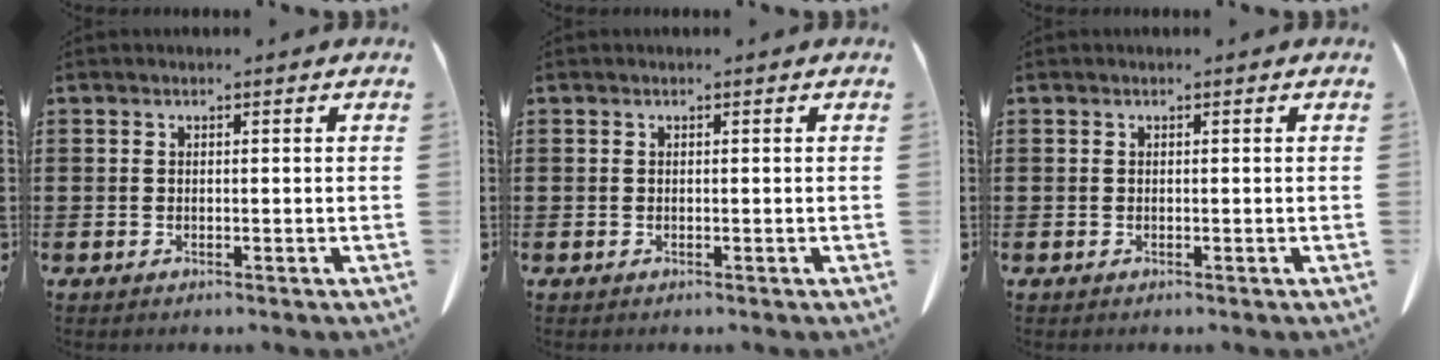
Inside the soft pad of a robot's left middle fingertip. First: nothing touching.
{"total": 0.0}
{"total": 0.0}